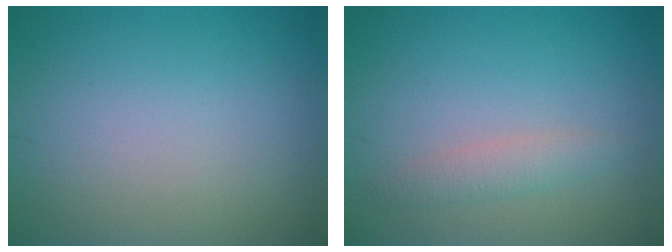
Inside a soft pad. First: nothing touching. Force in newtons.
{"total": 1.7, "press": 1.7, "slide": 0.1}